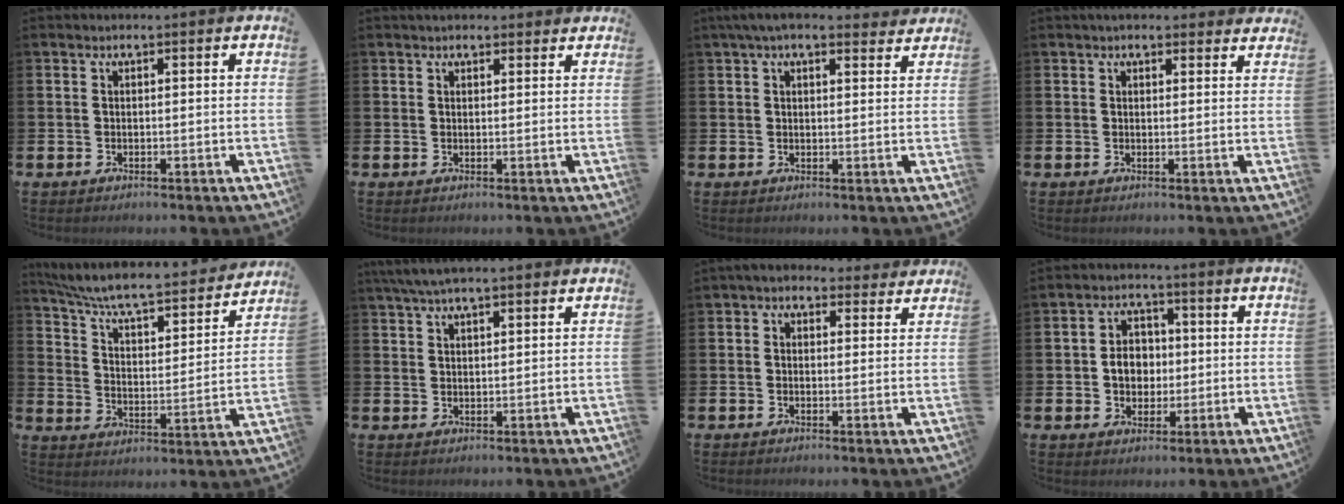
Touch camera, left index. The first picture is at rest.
{"total": 1.9, "force": [1.8, 0.6, 0.2], "torque": [0.007, -0.005, 0.031]}
{"total": 4.6, "force": [3.8, 1.4, 2.1], "torque": [-0.035, -0.010, 0.068]}
{"total": 2.6, "force": [2.5, 0.8, 0.1], "torque": [0.006, -0.011, 0.044]}
{"total": 7.4, "force": [6.7, 1.1, 3.0], "torque": [-0.089, -0.056, 0.109]}
{"total": 4.6, "force": [3.8, 0.8, 2.3], "torque": [-0.048, -0.005, 0.069]}
{"total": 2.9, "force": [2.4, 1.5, 0.6], "torque": [-0.008, -0.011, 0.039]}
{"total": 4.7, "force": [-0.1, 4.0, 2.6], "torque": [-0.036, 0.004, -0.012]}